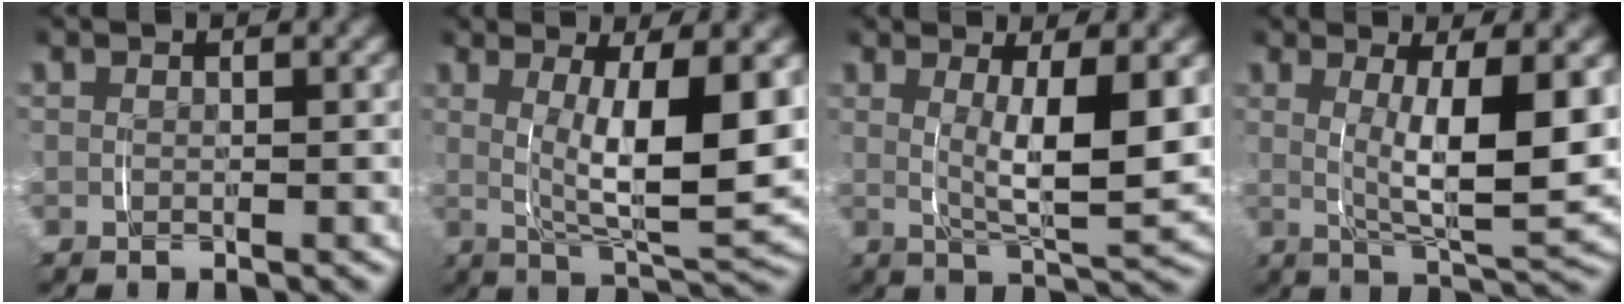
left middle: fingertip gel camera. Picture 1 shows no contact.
{"total": 9.6, "force": [1.2, 3.3, 8.9], "torque": [-0.133, -0.010, 0.027]}
{"total": 6.9, "force": [1.4, 1.8, 6.5], "torque": [-0.102, -0.012, 0.027]}
{"total": 8.1, "force": [1.2, 2.5, 7.6], "torque": [-0.117, -0.012, 0.026]}